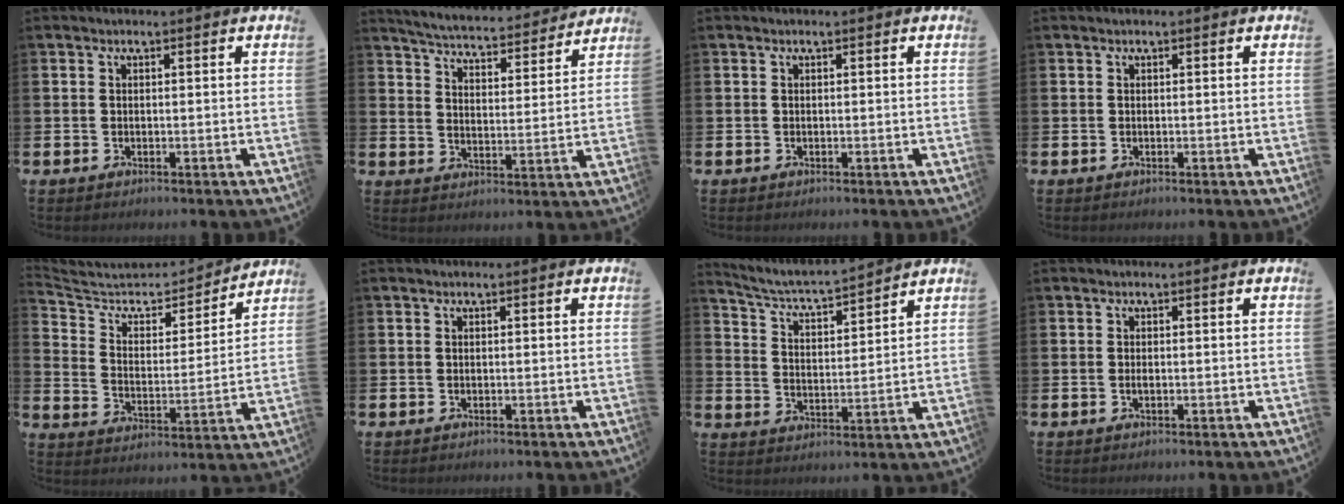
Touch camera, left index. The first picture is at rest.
{"total": 5.1, "force": [5.0, 0.5, 0.7], "torque": [-0.030, -0.045, 0.082]}
{"total": 0.0}
{"total": 0.0}
{"total": 6.5, "force": [5.7, 2.5, 1.8], "torque": [-0.072, -0.044, 0.092]}
{"total": 0.0}
{"total": 4.6, "force": [4.5, 0.1, 1.1], "torque": [-0.043, -0.040, 0.072]}
{"total": 0.6, "force": [-0.1, 0.2, 0.5], "torque": [-0.018, 0.003, -0.002]}